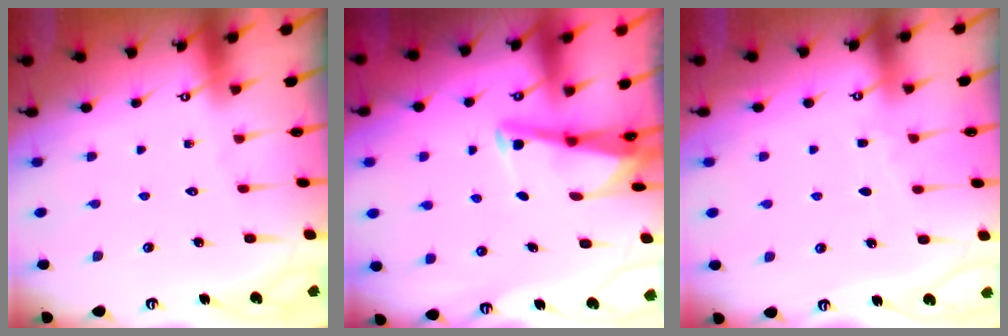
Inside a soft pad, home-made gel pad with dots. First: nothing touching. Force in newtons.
{"total": 3.1, "press": 3.1, "slide": 0.4}
{"total": 3.7, "press": 3.7, "slide": 0.3}